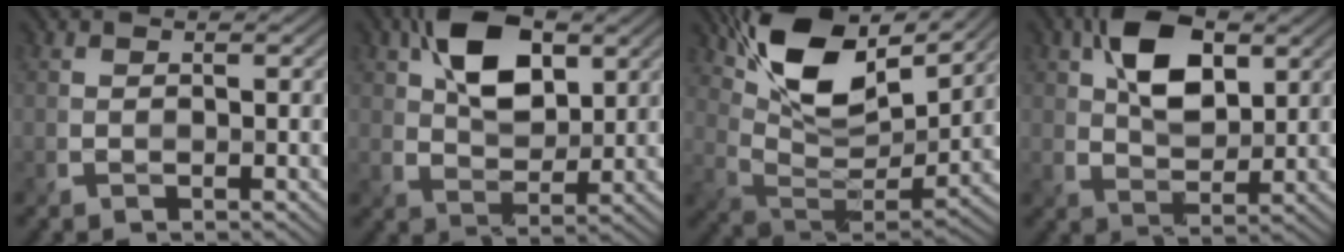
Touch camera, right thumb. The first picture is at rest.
{"total": 9.9, "force": [3.8, 5.7, 7.2], "torque": [-0.139, 0.010, 0.067]}
{"total": 14.0, "force": [8.0, 6.2, 9.7], "torque": [-0.195, 0.007, 0.155]}
{"total": 9.0, "force": [3.3, 5.0, 6.7], "torque": [-0.128, 0.007, 0.055]}